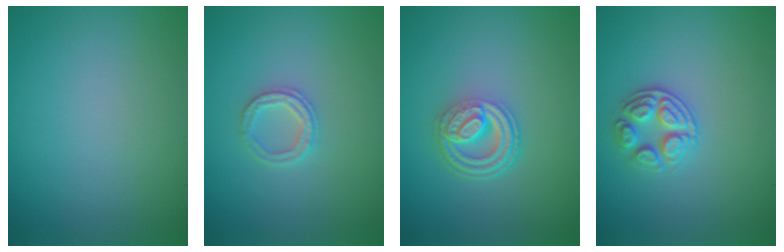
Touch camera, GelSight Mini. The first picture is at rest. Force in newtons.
{"total": 2.1, "press": 2.0, "slide": 0.4}
{"total": 4.6, "press": 3.4, "slide": 3.1}
{"total": 2.8, "press": 2.7, "slide": 0.7}